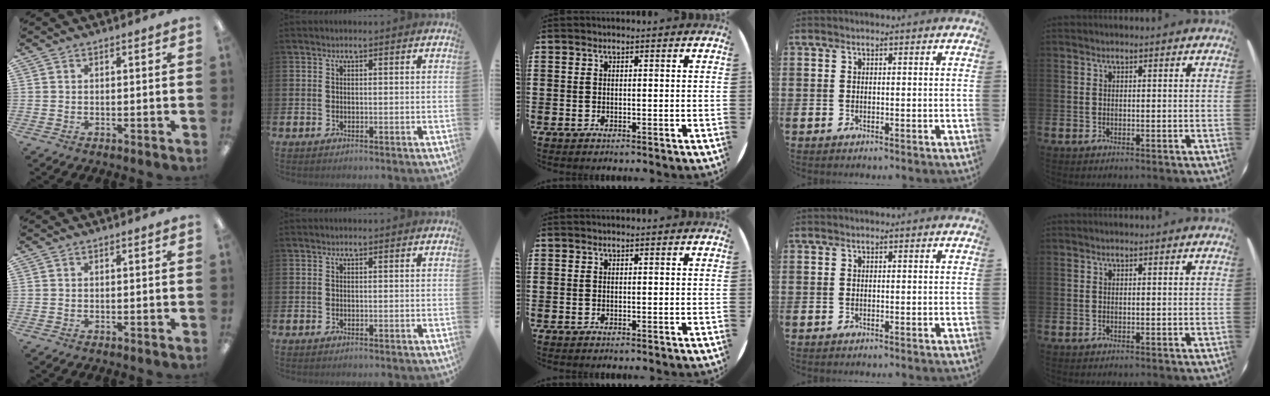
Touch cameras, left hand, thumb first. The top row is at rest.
{}